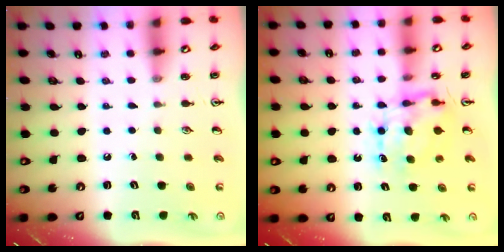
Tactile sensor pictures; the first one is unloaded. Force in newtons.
{"total": 7.2, "press": 7.2, "slide": 0.6}